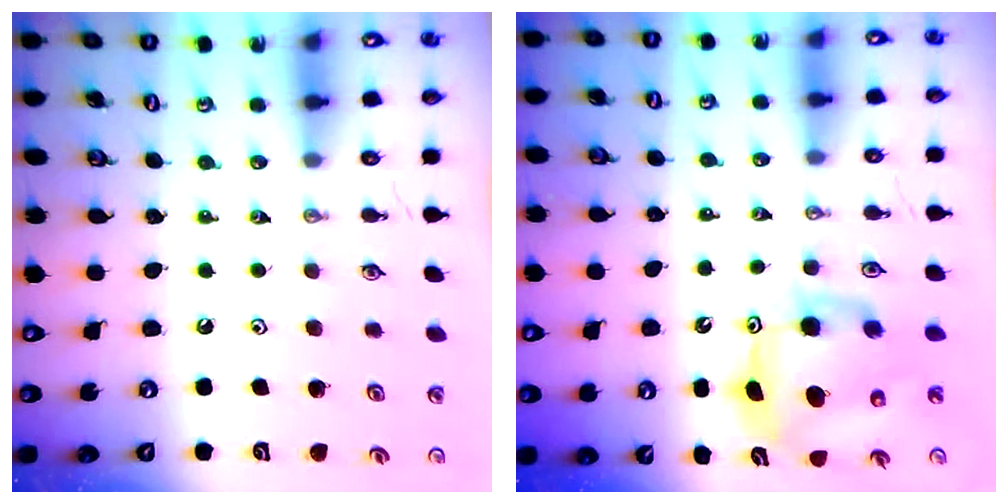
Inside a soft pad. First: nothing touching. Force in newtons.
{"total": 10.3, "press": 10.2, "slide": 0.8}